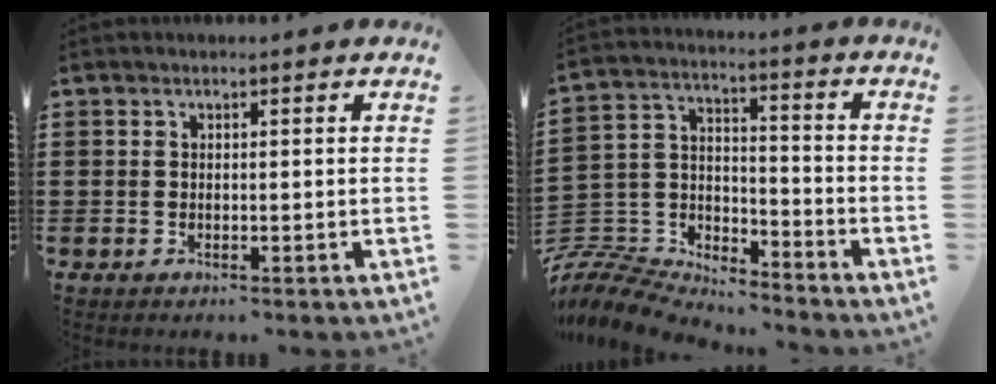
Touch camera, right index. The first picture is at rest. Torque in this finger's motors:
{"motor_torque": [-0.86, -1.28, 0.63, 0.07]}